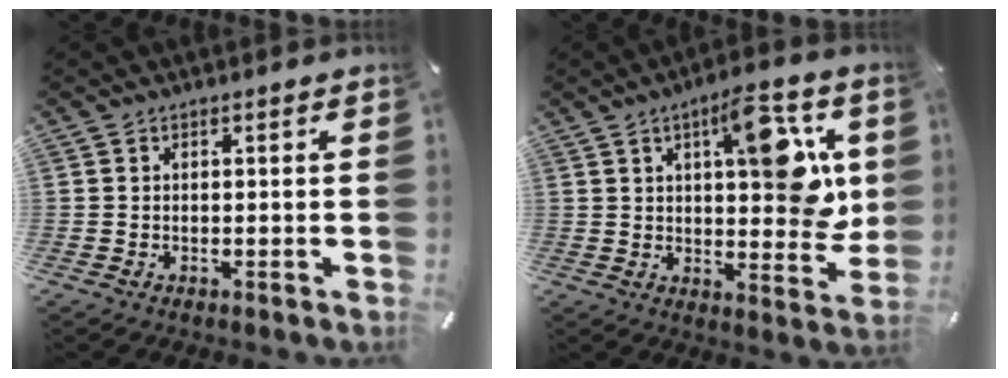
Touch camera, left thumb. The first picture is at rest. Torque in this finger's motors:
{"motor_torque": [2.50, 2.51, 1.48, -1.29, 0.52]}